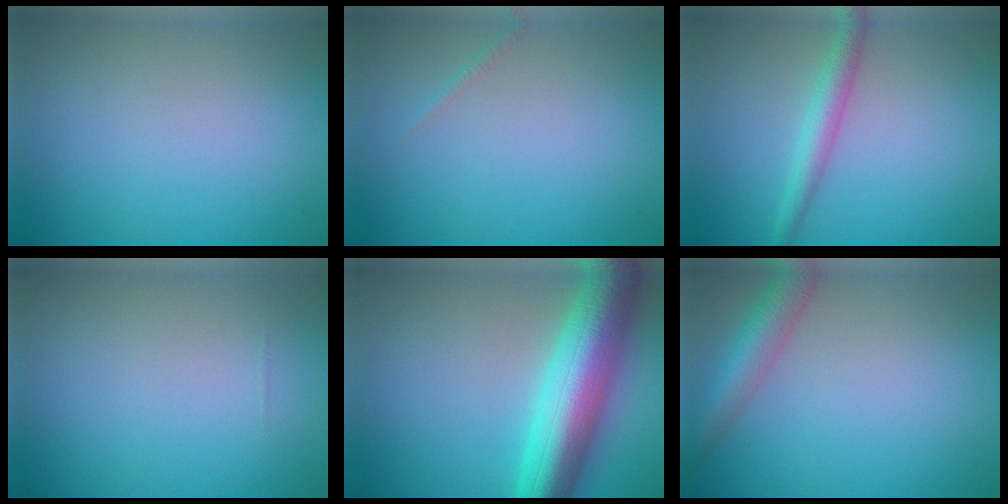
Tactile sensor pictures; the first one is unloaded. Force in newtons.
{"total": 0.6, "press": 0.6, "slide": 0.0}
{"total": 2.6, "press": 2.6, "slide": 0.1}
{"total": 0.0}
{"total": 10.5, "press": 10.5, "slide": 0.2}
{"total": 4.1, "press": 4.1, "slide": 0.2}